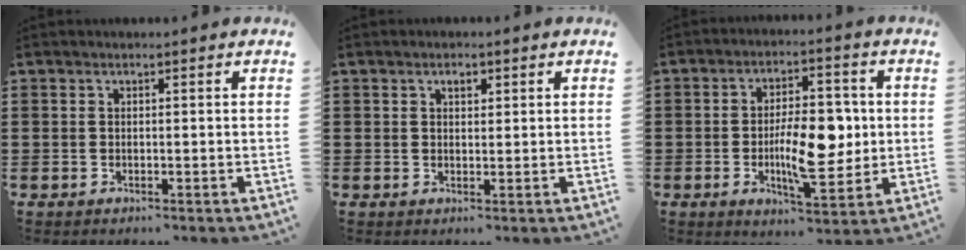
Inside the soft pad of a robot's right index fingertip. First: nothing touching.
{"total": 1.4, "force": [0.7, 0.8, 0.8], "torque": [-0.018, 0.007, 0.012]}
{"total": 10.2, "force": [-0.7, 4.5, 9.1], "torque": [-0.144, 0.002, -0.016]}